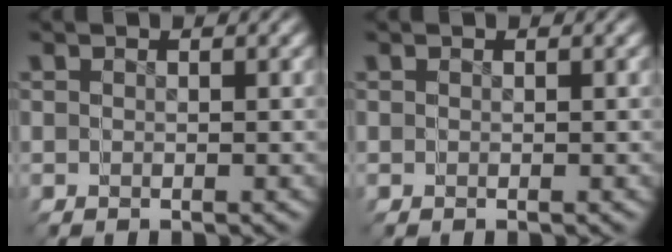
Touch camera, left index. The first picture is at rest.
{"total": 0.0}